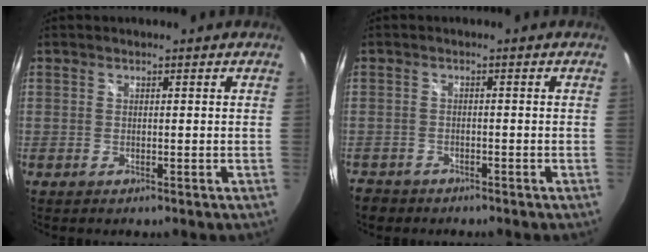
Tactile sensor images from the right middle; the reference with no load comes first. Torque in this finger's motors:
{"motor_torque": [0.40, -0.42, -0.02, 0.00]}